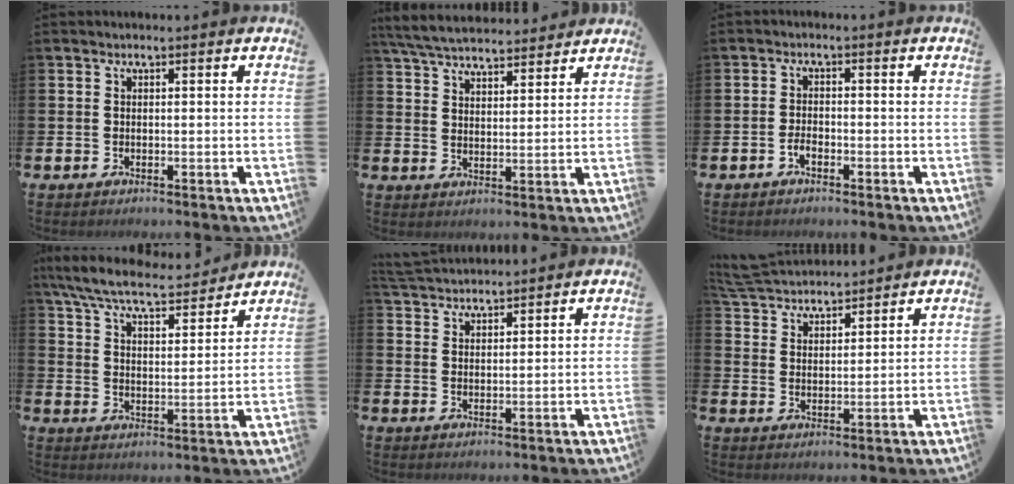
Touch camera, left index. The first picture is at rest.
{"total": 6.1, "force": [5.9, 1.0, 1.2], "torque": [-0.047, -0.028, 0.107]}
{"total": 1.5, "force": [-1.0, 0.6, 0.9], "torque": [-0.024, 0.004, -0.018]}
{"total": 7.9, "force": [7.2, 1.3, 2.8], "torque": [-0.083, -0.041, 0.127]}
{"total": 3.7, "force": [3.7, 0.4, 0.1], "torque": [-0.013, -0.019, 0.068]}
{"total": 5.7, "force": [5.6, 0.7, 0.4], "torque": [-0.035, -0.027, 0.103]}